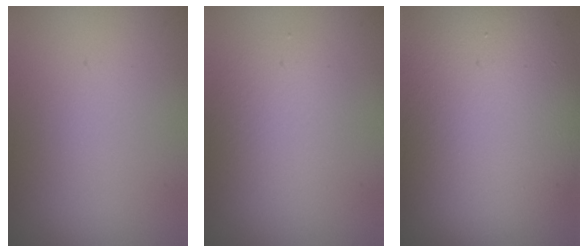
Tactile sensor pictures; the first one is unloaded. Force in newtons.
{"total": 2.5, "press": 2.5, "slide": 0.3}
{"total": 12.5, "press": 12.4, "slide": 1.2}